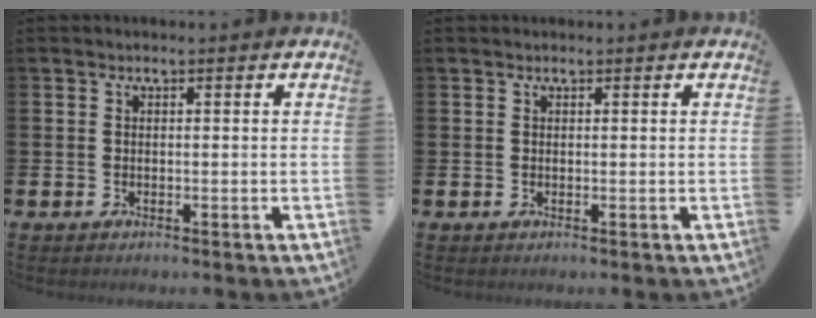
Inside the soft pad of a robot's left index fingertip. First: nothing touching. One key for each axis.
{"total": 0.0}